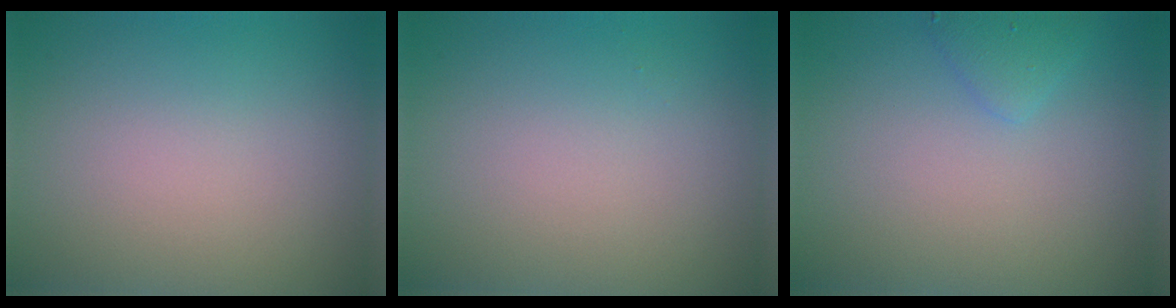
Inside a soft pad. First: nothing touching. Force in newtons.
{"total": 0.0}
{"total": 1.5, "press": 1.5, "slide": 0.0}